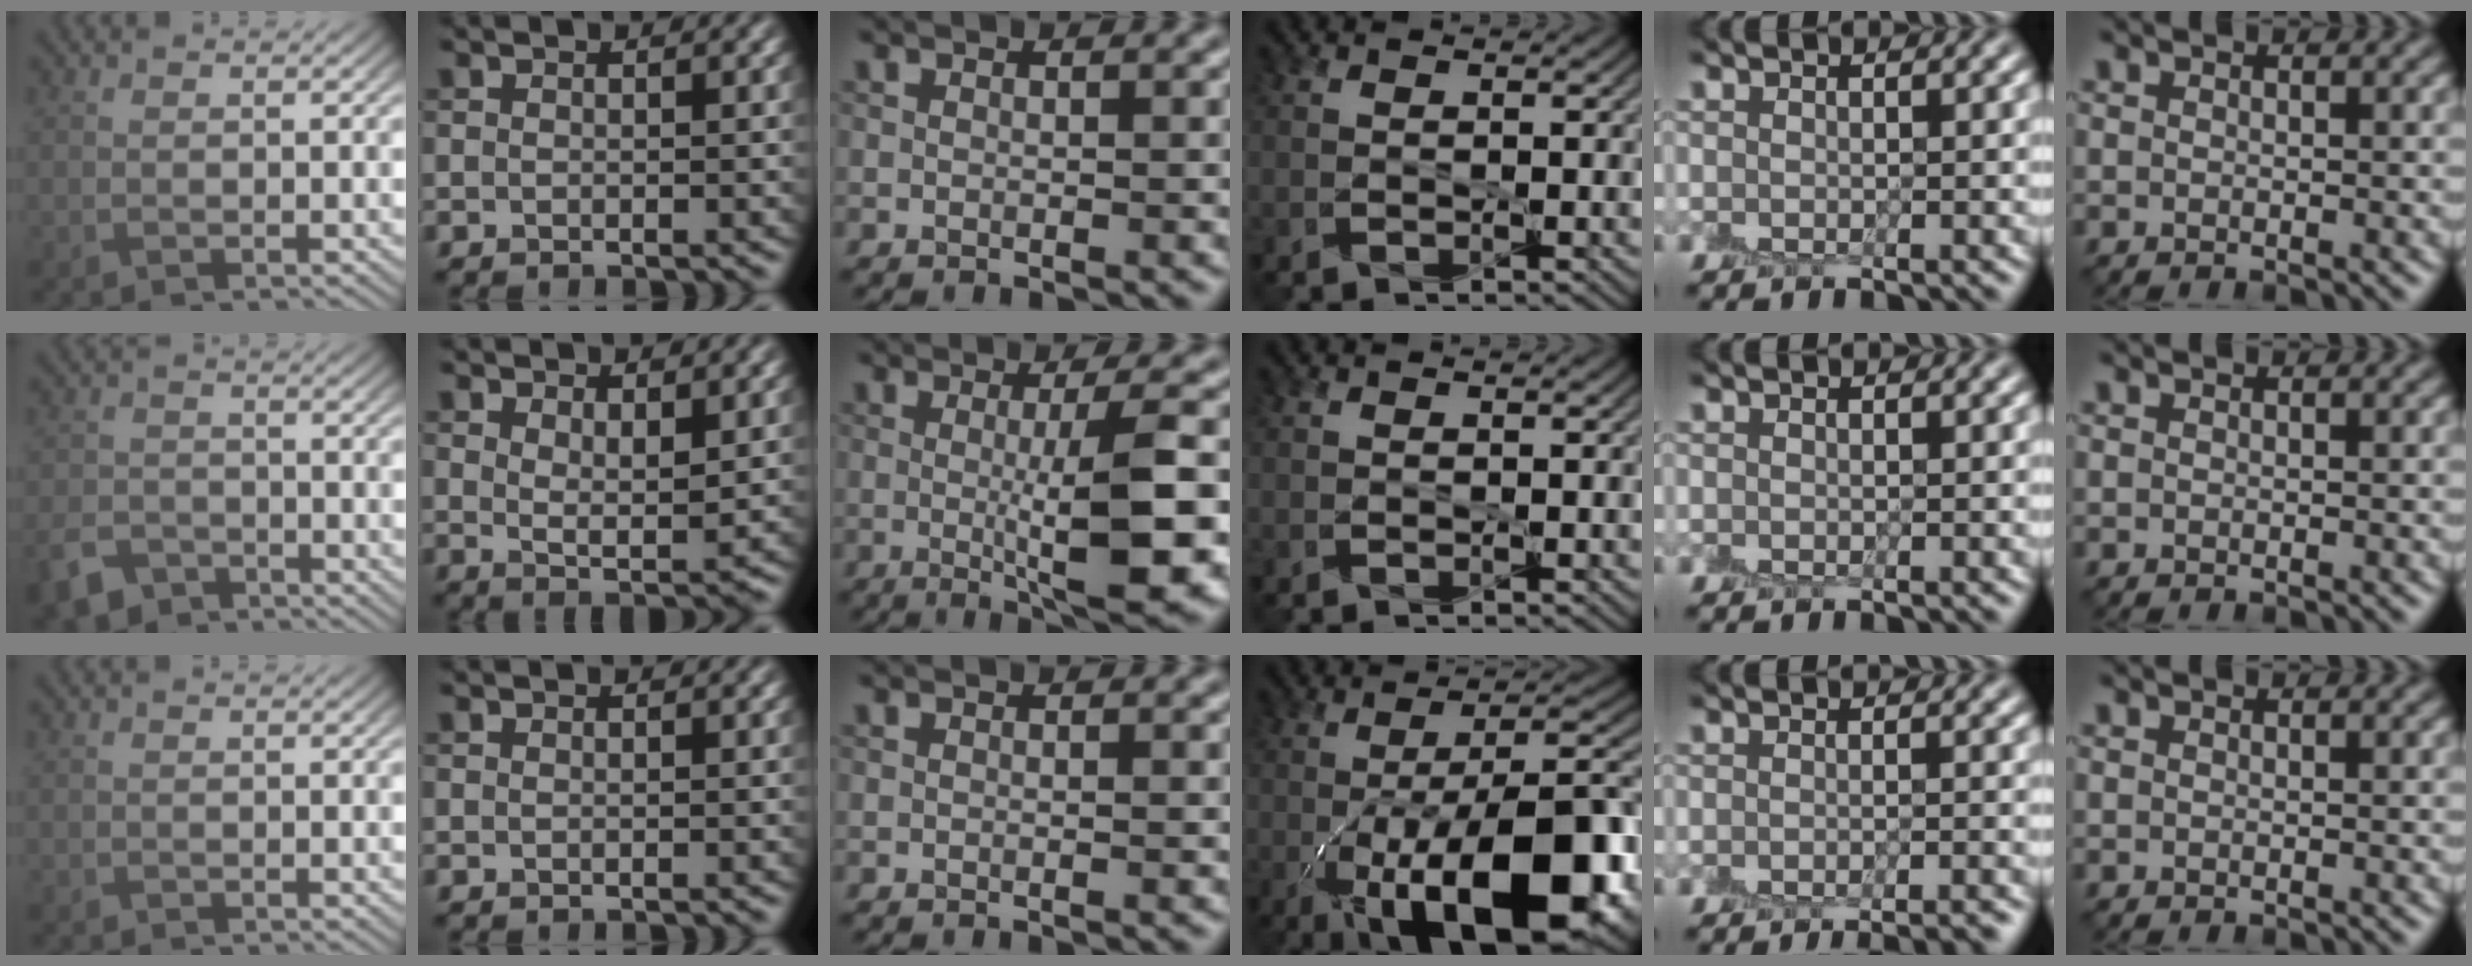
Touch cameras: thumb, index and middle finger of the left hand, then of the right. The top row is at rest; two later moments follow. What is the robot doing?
{"motion": "peel", "object": "shipping label"}